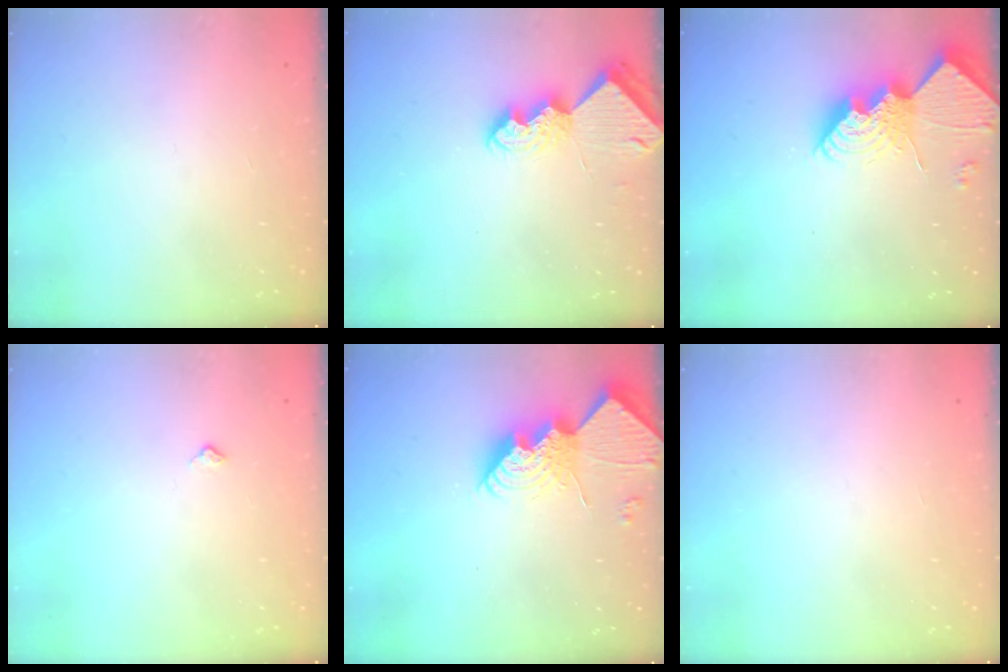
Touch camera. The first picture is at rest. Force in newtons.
{"total": 7.8, "press": 7.7, "slide": 0.7}
{"total": 14.2, "press": 14.2, "slide": 0.9}
{"total": 4.1, "press": 4.1, "slide": 0.4}
{"total": 14.2, "press": 14.2, "slide": 0.9}
{"total": 0.0}